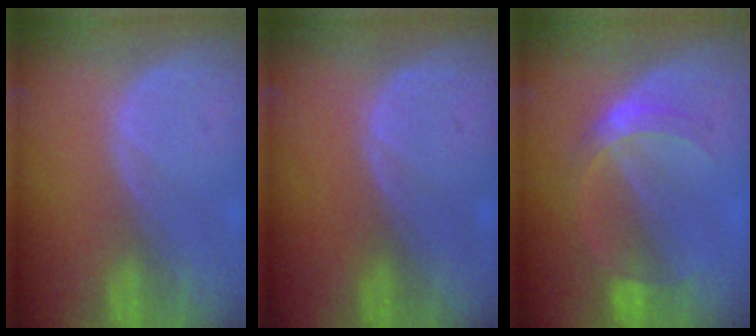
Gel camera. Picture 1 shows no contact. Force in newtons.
{"total": 0.0}
{"total": 5.0, "press": 4.8, "slide": 1.3}